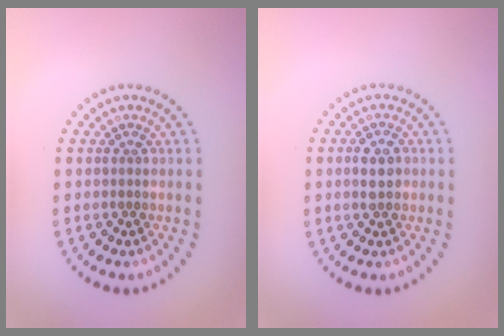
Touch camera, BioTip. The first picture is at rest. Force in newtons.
{"total": 2.0, "press": 1.9, "slide": 0.3}